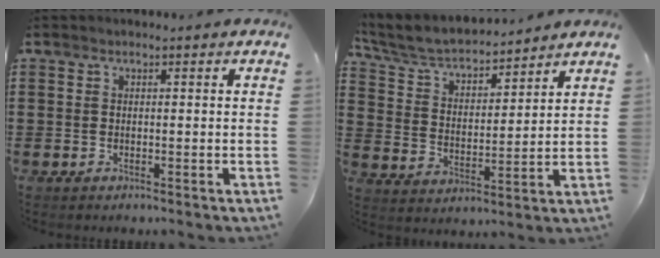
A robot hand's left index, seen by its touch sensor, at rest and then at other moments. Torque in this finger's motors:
{"motor_torque": [0.38, -0.31, 0.27, 0.15]}